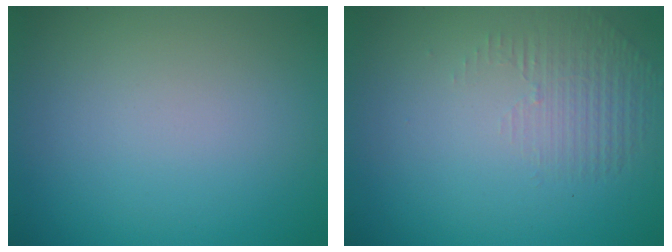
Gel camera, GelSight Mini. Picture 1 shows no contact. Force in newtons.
{"total": 1.4, "press": 0.3, "slide": 1.4}